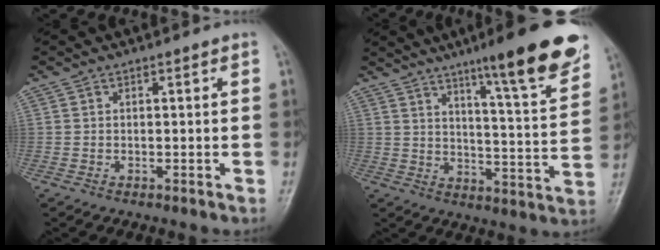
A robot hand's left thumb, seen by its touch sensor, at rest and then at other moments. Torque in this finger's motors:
{"motor_torque": [0.56, 0.28, 1.42, -1.35, 0.10]}